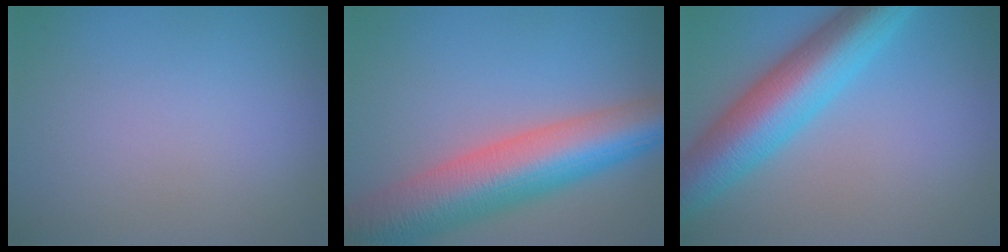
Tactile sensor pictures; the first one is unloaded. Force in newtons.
{"total": 11.0, "press": 11.0, "slide": 0.6}
{"total": 9.4, "press": 9.4, "slide": 0.1}